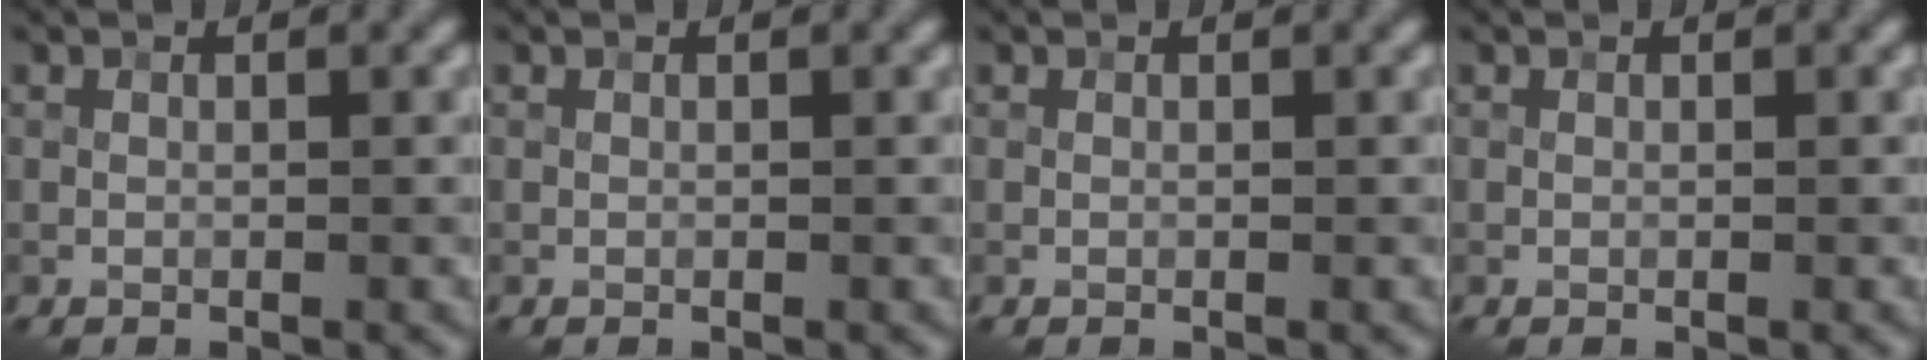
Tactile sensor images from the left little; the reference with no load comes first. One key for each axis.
{"total": 0.0}
{"total": 0.0}
{"total": 0.0}